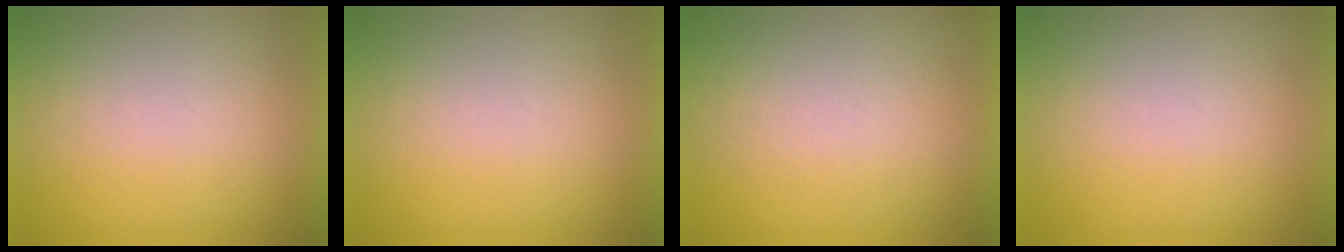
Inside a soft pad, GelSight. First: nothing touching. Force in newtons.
{"total": 0.0}
{"total": 4.6}
{"total": 1.1}